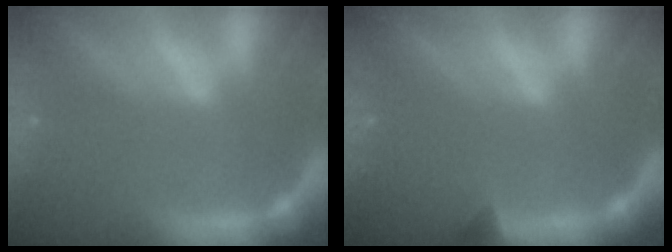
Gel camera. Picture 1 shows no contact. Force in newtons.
{"total": 0.9}